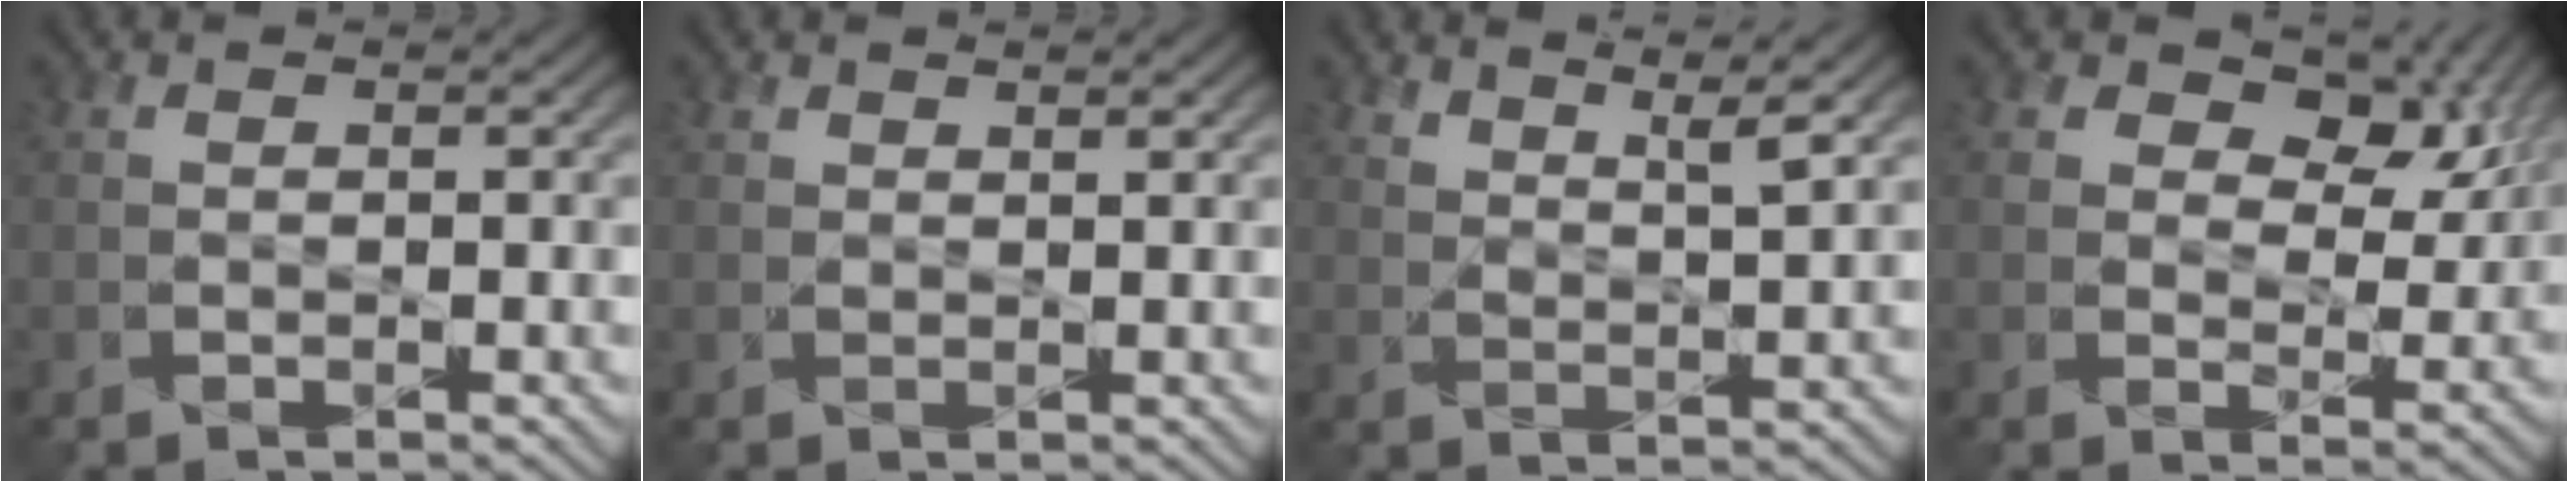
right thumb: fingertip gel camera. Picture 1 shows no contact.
{"total": 1.0, "force": [1.0, -0.1, 0.0], "torque": [-0.004, -0.001, 0.017]}
{"total": 4.3, "force": [3.5, 0.3, 2.4], "torque": [-0.043, -0.003, 0.065]}
{"total": 7.8, "force": [3.9, 4.9, 4.7], "torque": [-0.082, -0.008, 0.056]}